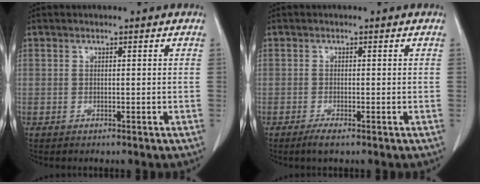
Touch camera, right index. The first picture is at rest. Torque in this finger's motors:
{"motor_torque": [0.06, -0.07, 0.01, 0.00]}